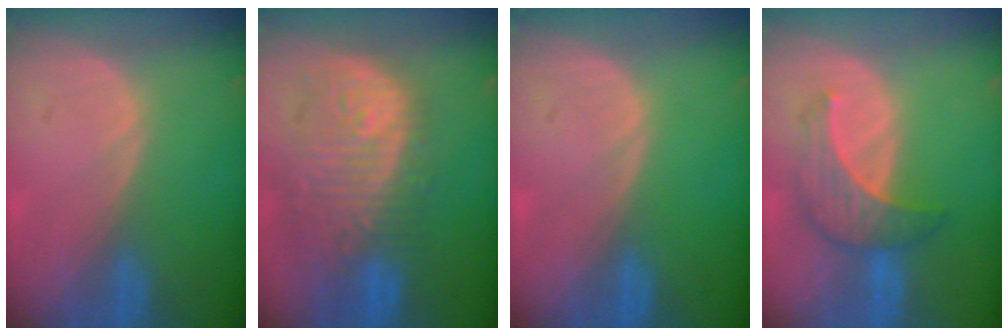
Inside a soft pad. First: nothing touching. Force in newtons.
{"total": 12.1, "press": 10.8, "slide": 5.5}
{"total": 0.0}
{"total": 5.8, "press": 5.8, "slide": 0.6}